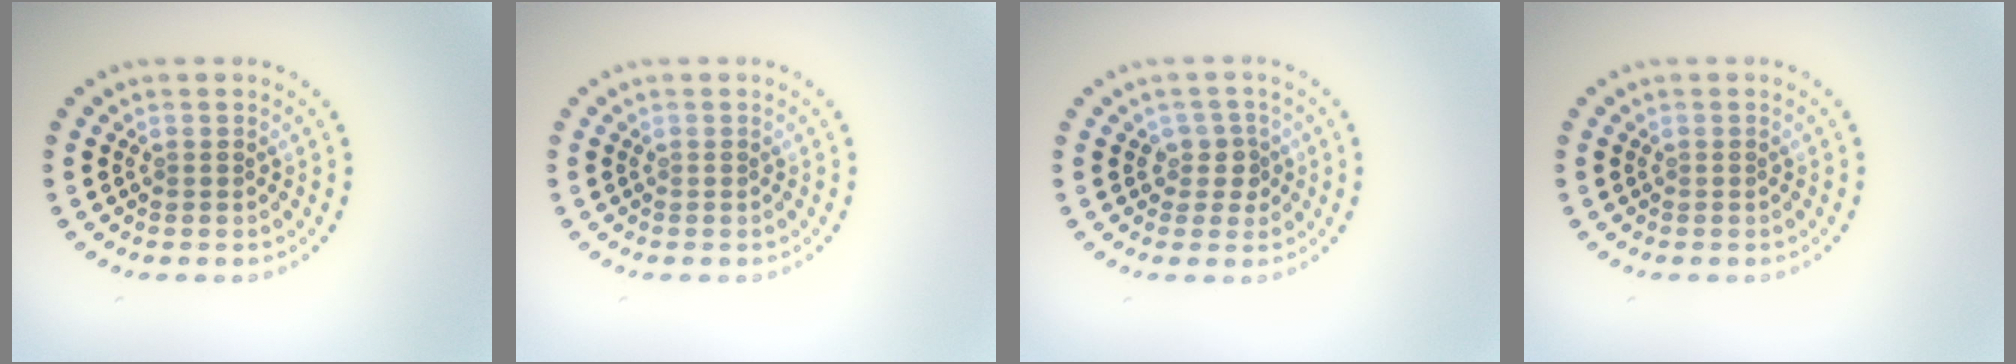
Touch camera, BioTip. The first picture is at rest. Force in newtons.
{"total": 0.0}
{"total": 2.0, "press": 1.6, "slide": 1.2}
{"total": 0.0}